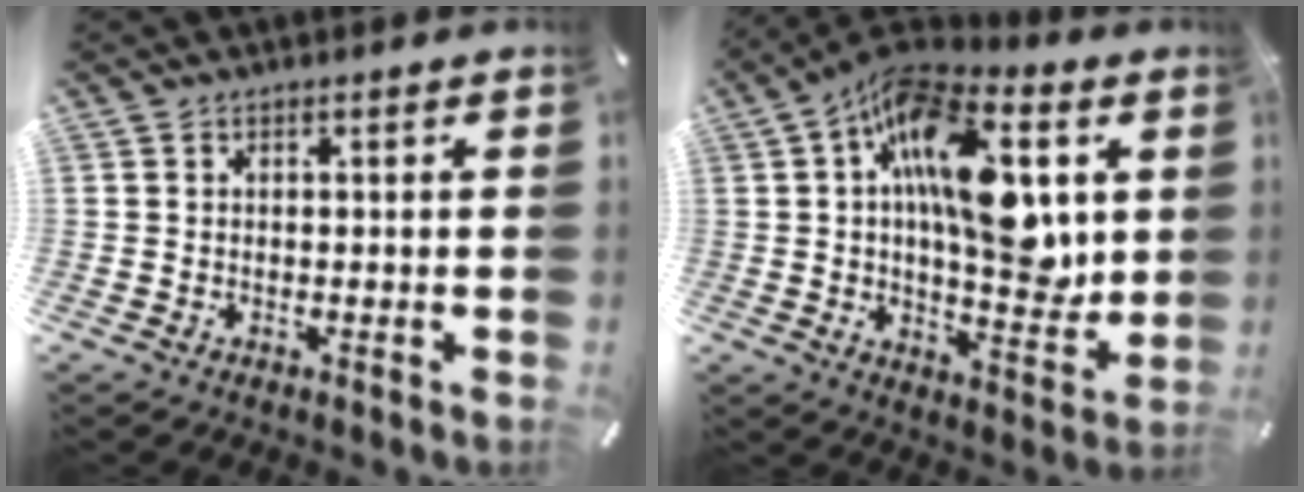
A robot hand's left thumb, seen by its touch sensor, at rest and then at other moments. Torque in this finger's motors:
{"motor_torque": [0.35, 2.15, 2.77, 0.00, 0.86]}